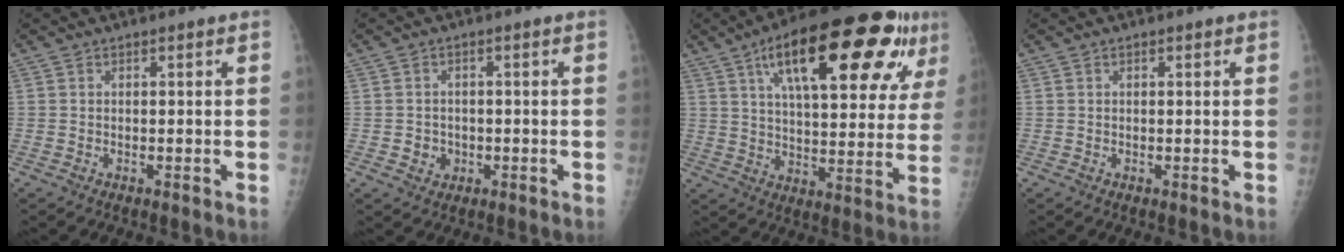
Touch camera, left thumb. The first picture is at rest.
{"total": 2.9, "force": [-0.7, 2.7, 1.0], "torque": [0.000, 0.005, -0.005]}
{"total": 27.3, "force": [12.8, 9.2, 22.3], "torque": [-0.312, -0.002, 0.192]}
{"total": 0.6, "force": [0.3, 0.3, 0.4], "torque": [-0.003, -0.001, 0.003]}